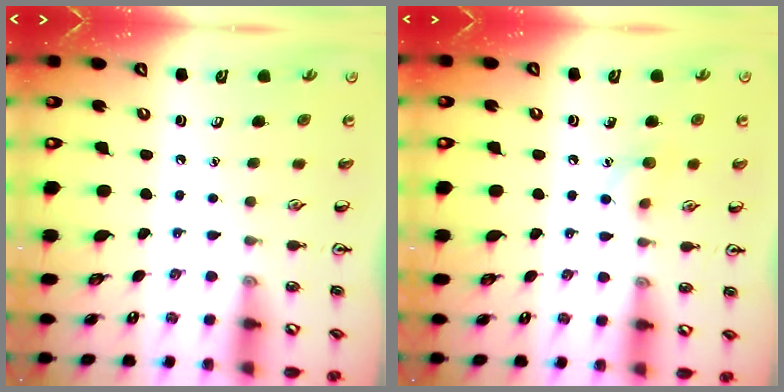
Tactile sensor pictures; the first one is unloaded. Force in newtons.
{"total": 6.7, "press": 6.4, "slide": 2.0}